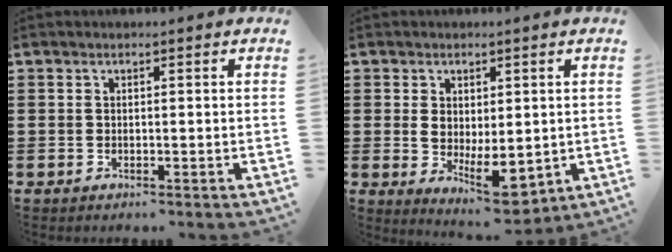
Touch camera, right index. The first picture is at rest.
{"total": 5.7, "force": [-0.1, 3.4, 4.6], "torque": [-0.080, 0.009, 0.000]}